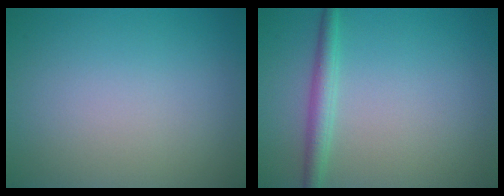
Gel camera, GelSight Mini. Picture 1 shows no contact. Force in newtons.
{"total": 2.3, "press": 2.3, "slide": 0.1}